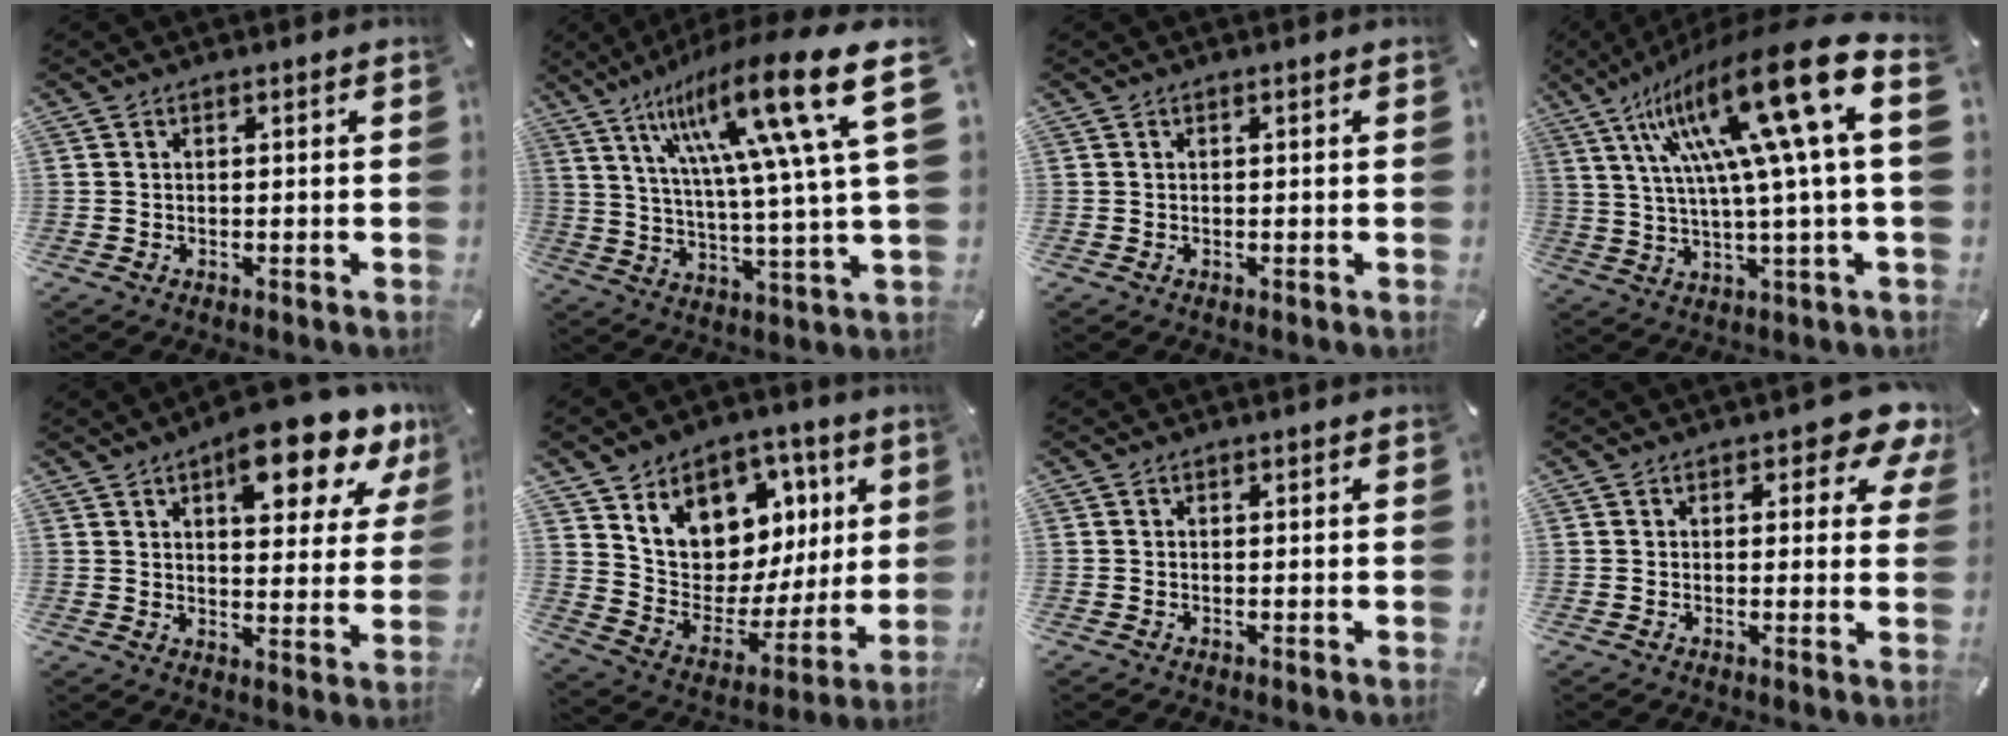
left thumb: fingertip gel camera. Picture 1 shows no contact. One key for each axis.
{"total": 27.8, "fx": 11.7, "fy": 5.0, "fz": 24.6, "tx": -0.408, "ty": -0.061, "tz": 0.175}
{"total": 0.0}
{"total": 24.3, "fx": 8.5, "fy": 2.7, "fz": 22.6, "tx": -0.410, "ty": -0.065, "tz": 0.117}
{"total": 14.2, "fx": 9.2, "fy": 5.6, "fz": 9.3, "tx": -0.113, "ty": -0.056, "tz": 0.151}
{"total": 12.1, "fx": 6.7, "fy": 9.4, "fz": 3.4, "tx": -0.050, "ty": -0.074, "tz": 0.120}
{"total": 0.0}
{"total": 6.6, "fx": 3.6, "fy": 3.1, "fz": 4.6, "tx": -0.052, "ty": -0.016, "tz": 0.054}